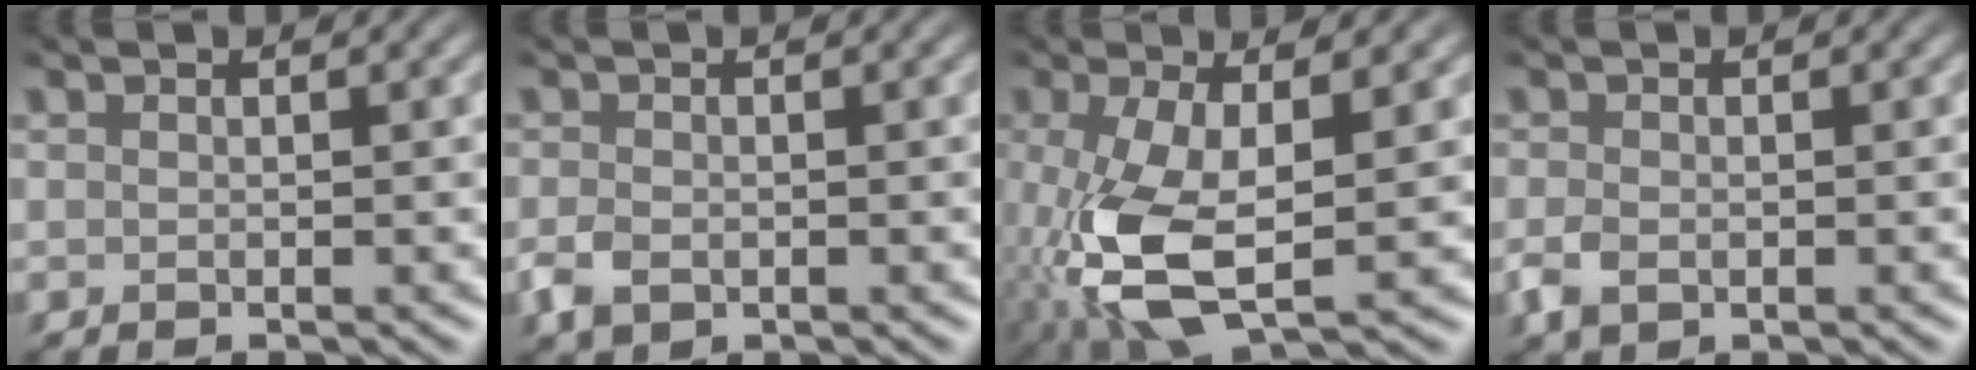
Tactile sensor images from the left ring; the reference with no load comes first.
{"total": 1.9, "force": [-0.7, 1.3, 1.2], "torque": [-0.027, -0.005, -0.014]}
{"total": 7.9, "force": [-1.2, 3.4, 7.1], "torque": [-0.165, -0.011, -0.022]}
{"total": 1.8, "force": [-0.6, 1.2, 1.2], "torque": [-0.028, -0.006, -0.012]}